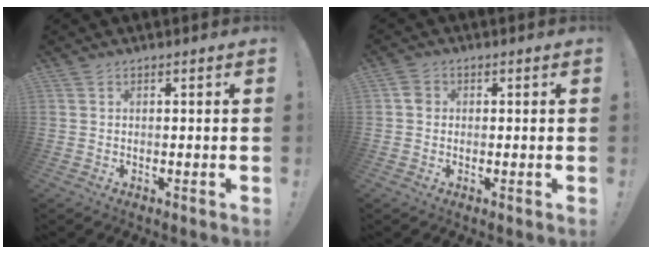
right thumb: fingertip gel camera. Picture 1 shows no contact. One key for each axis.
{"total": 2.5, "fx": -0.2, "fy": 2.2, "fz": 1.2, "tx": -0.011, "ty": 0.003, "tz": -0.005}